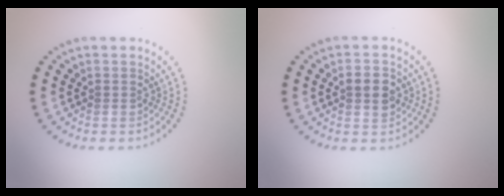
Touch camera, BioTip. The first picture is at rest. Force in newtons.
{"total": 2.9, "press": 2.9, "slide": 0.1}